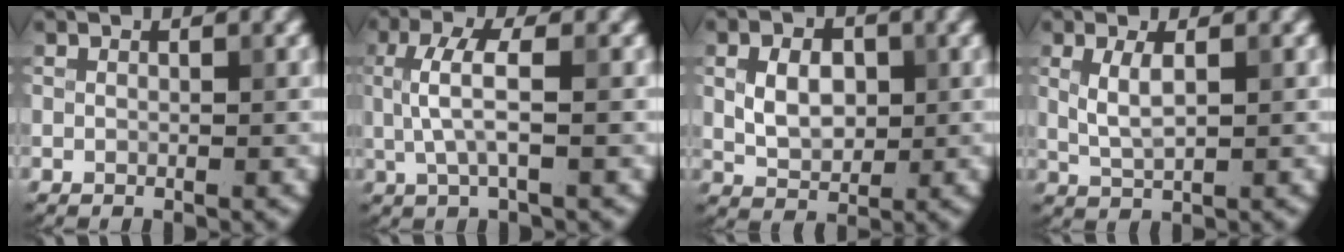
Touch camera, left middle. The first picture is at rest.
{"total": 3.6, "force": [0.2, 0.9, 3.5], "torque": [-0.075, 0.003, 0.005]}
{"total": 3.9, "force": [0.5, 2.7, 2.7], "torque": [-0.055, 0.000, 0.007]}
{"total": 2.3, "force": [0.6, 0.7, 2.1], "torque": [-0.048, -0.001, 0.015]}